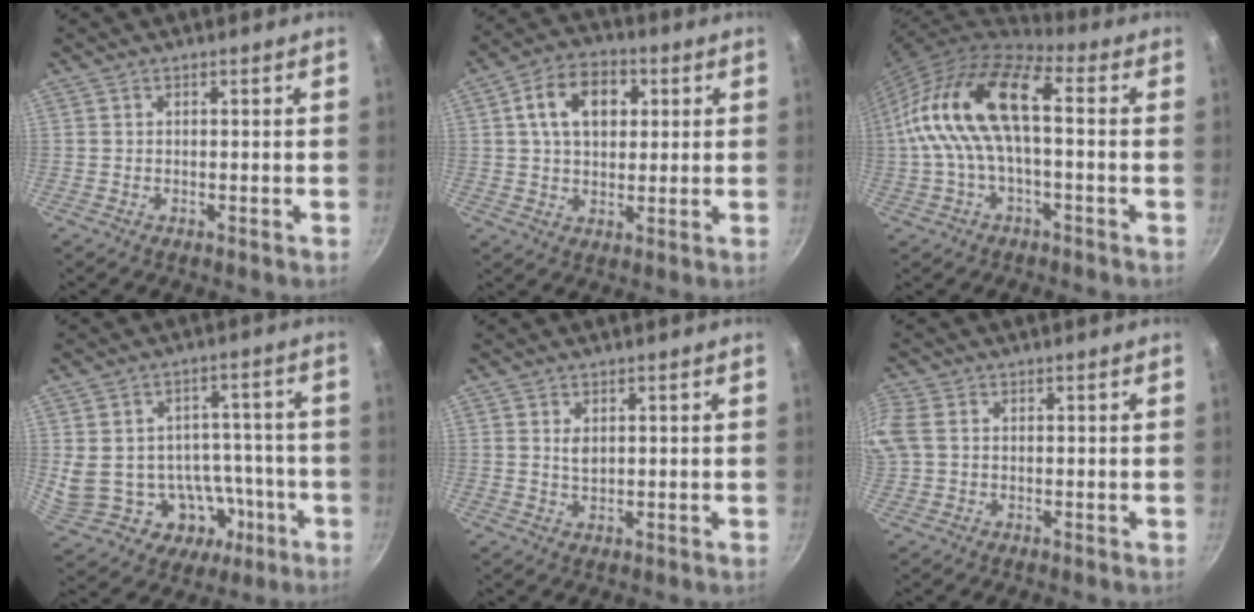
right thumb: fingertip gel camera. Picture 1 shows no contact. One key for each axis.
{"total": 11.7, "fx": 3.1, "fy": 7.9, "fz": 8.0, "tx": -0.108, "ty": 0.009, "tz": 0.041}
{"total": 17.3, "fx": 0.6, "fy": 8.0, "fz": 15.3, "tx": -0.287, "ty": 0.036, "tz": -0.005}
{"total": 17.6, "fx": -3.4, "fy": 13.8, "fz": 10.5, "tx": -0.142, "ty": 0.035, "tz": -0.018}
{"total": 2.4, "fx": 0.8, "fy": 1.4, "fz": 1.7, "tx": -0.030, "ty": -0.005, "tz": 0.017}
{"total": 4.8, "fx": 0.7, "fy": 3.6, "fz": 3.1, "tx": -0.071, "ty": 0.006, "tz": 0.011}